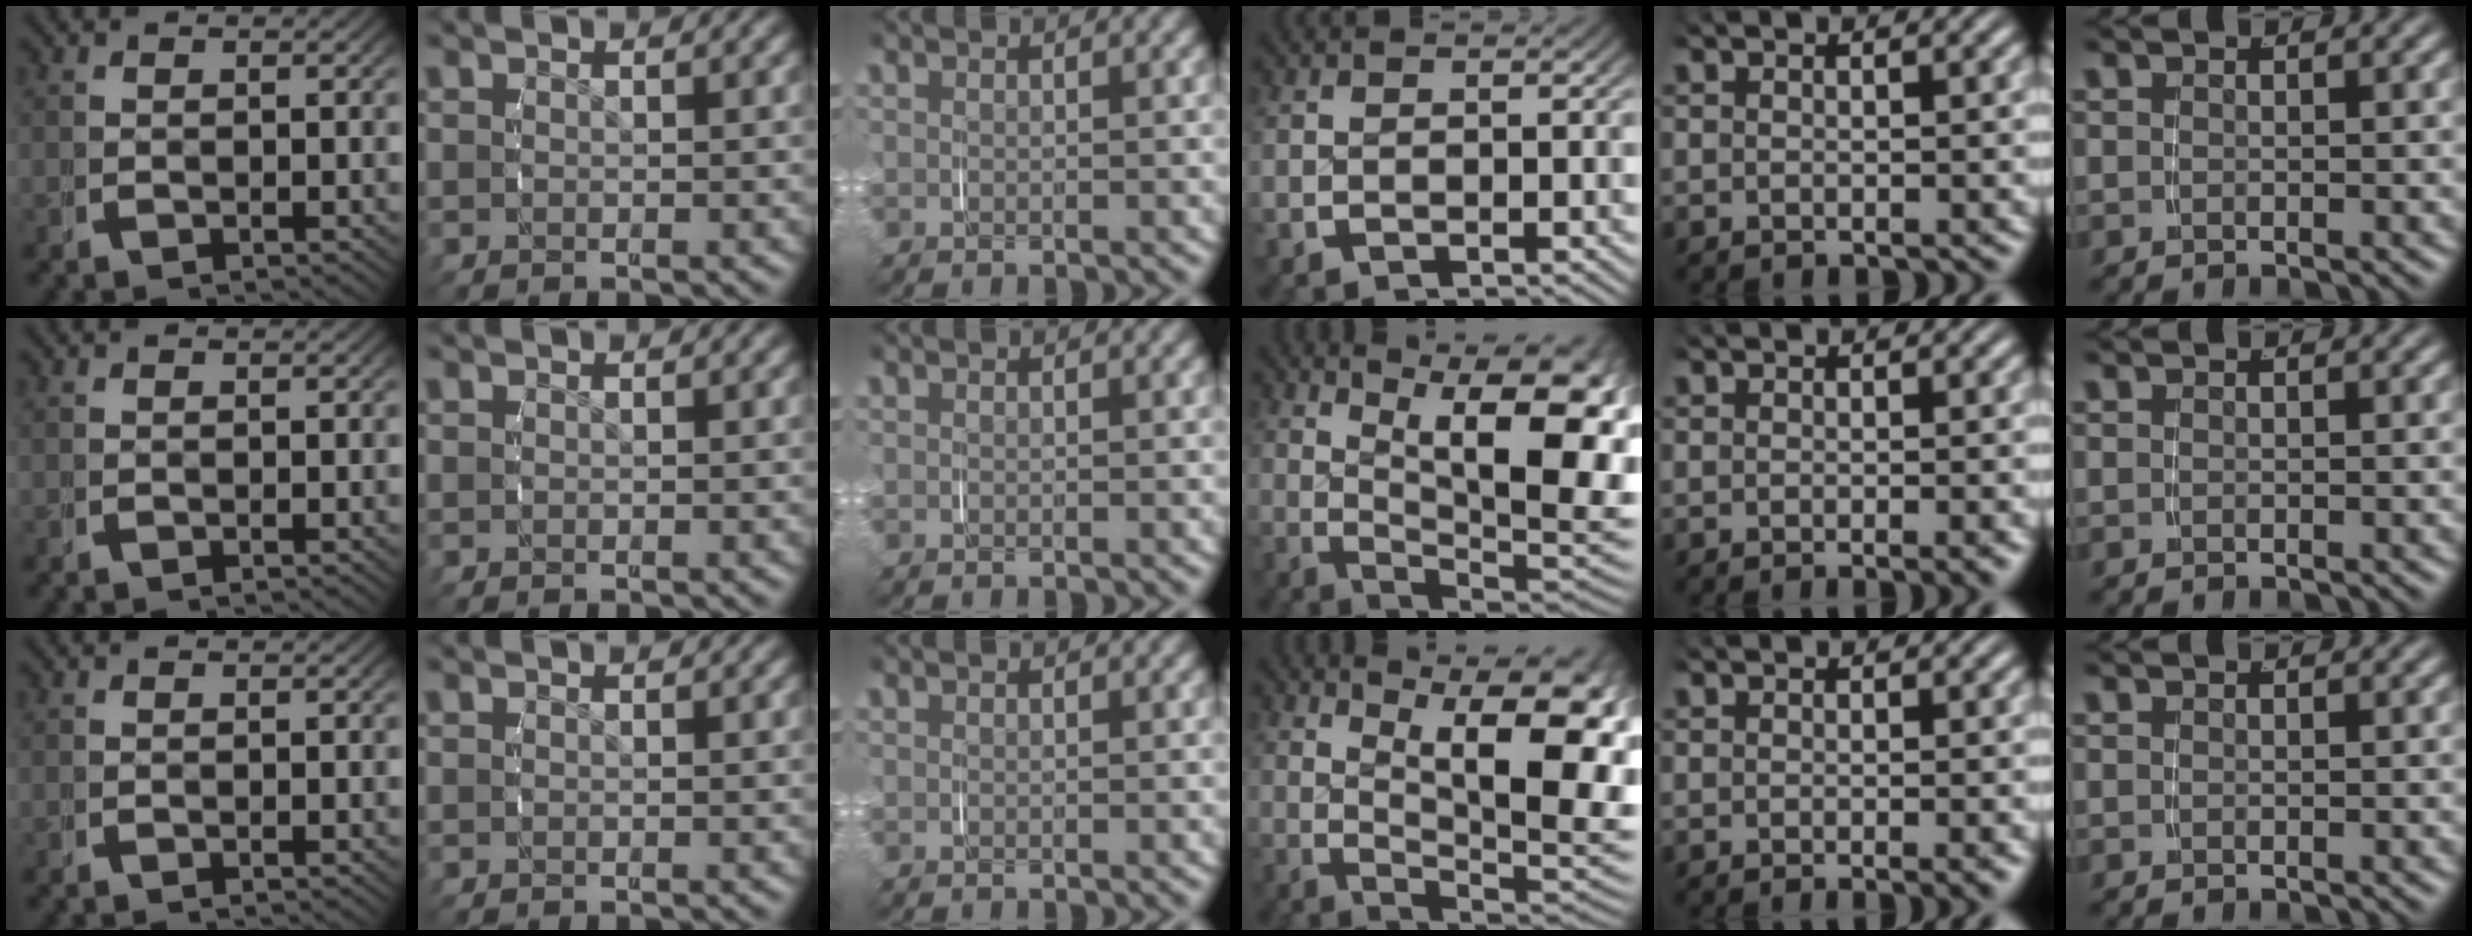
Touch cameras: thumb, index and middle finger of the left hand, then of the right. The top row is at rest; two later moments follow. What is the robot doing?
{"motion": "grasp_and_lifting", "object": "phone"}